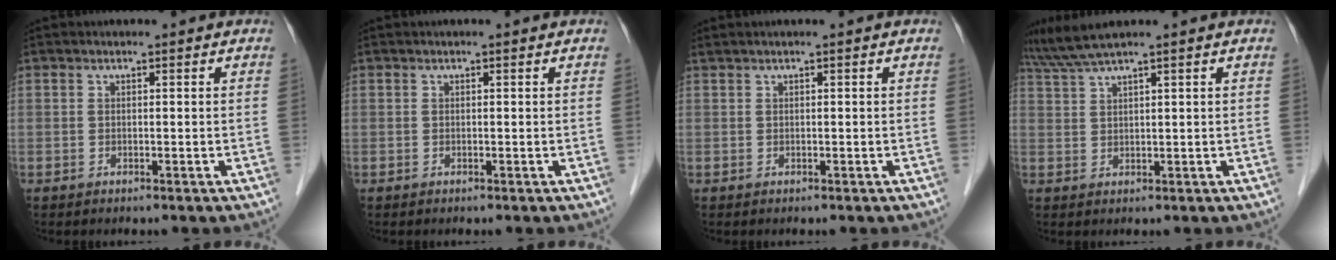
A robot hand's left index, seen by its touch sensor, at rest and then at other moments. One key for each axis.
{"total": 0.0}
{"total": 0.6, "fx": 0.5, "fy": -0.1, "fz": 0.3, "tx": -0.007, "ty": 0.007, "tz": 0.014}
{"total": 4.5, "fx": 3.8, "fy": -1.0, "fz": 2.0, "tx": -0.055, "ty": 0.014, "tz": 0.086}